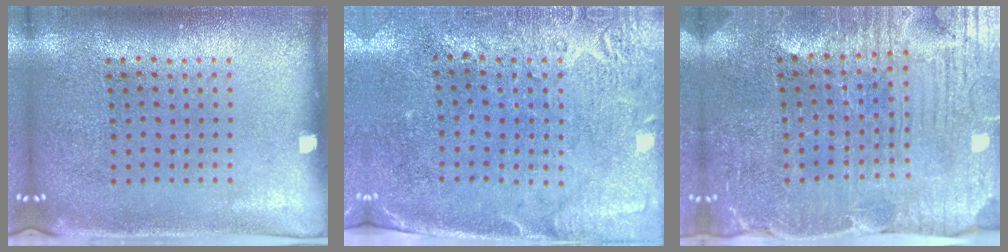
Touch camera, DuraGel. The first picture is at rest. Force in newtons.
{"total": 2.8, "press": 2.3, "slide": 1.5}
{"total": 3.9, "press": 3.9, "slide": 0.7}